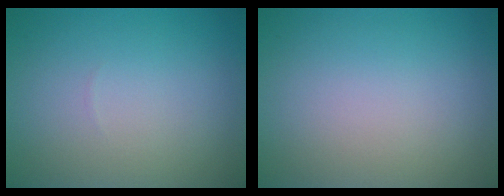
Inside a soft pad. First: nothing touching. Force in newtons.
{"total": 0.0}